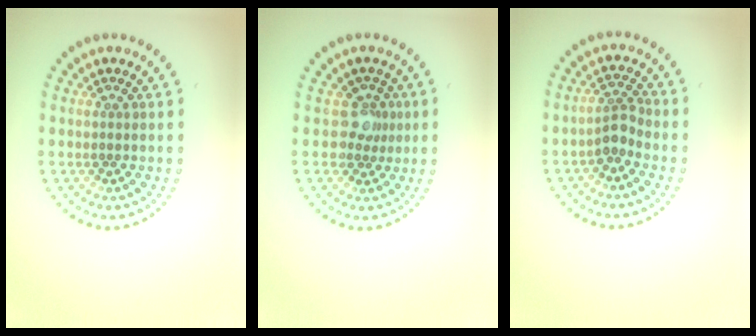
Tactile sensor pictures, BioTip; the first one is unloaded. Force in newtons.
{"total": 2.0, "press": 1.6, "slide": 1.3}
{"total": 2.1, "press": 1.6, "slide": 1.3}